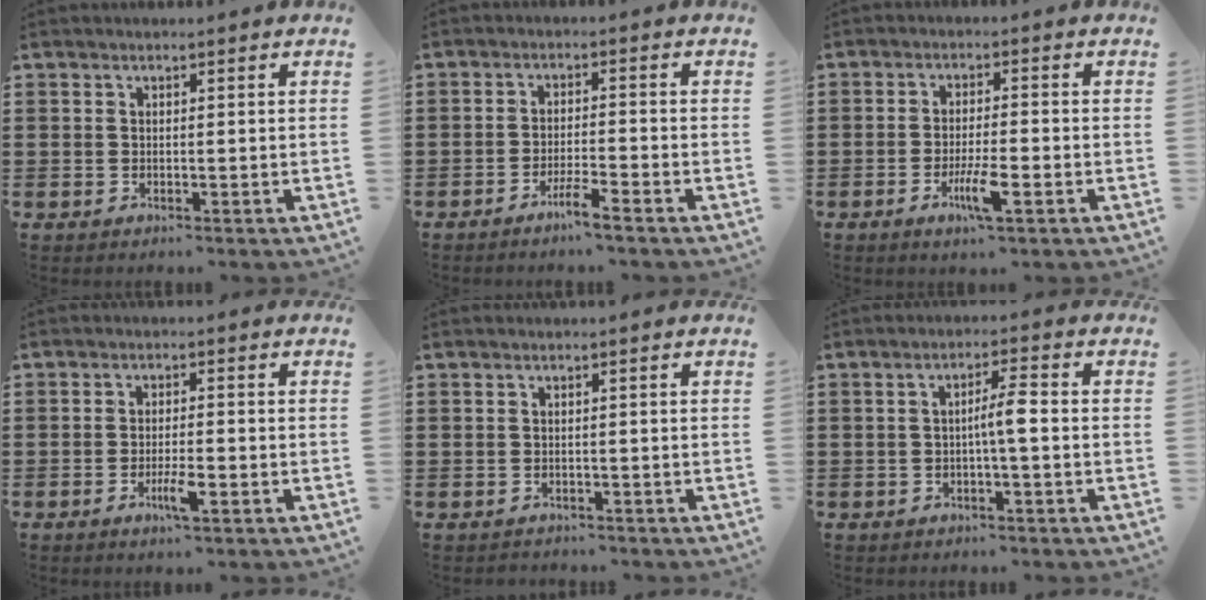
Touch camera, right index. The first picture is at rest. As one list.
[{"total": 3.6, "force": [-2.9, -0.3, 2.2], "torque": [-0.045, -0.003, -0.055]}, {"total": 5.4, "force": [-2.3, 0.8, 4.8], "torque": [-0.091, -0.010, -0.041]}, {"total": 4.0, "force": [-1.9, 0.6, 3.5], "torque": [-0.071, -0.007, -0.036]}, {"total": 0.8, "force": [-0.6, 0.4, -0.1], "torque": [0.000, 0.004, -0.016]}, {"total": 3.9, "force": [-0.6, 0.3, 3.9], "torque": [-0.071, 0.003, -0.014]}]